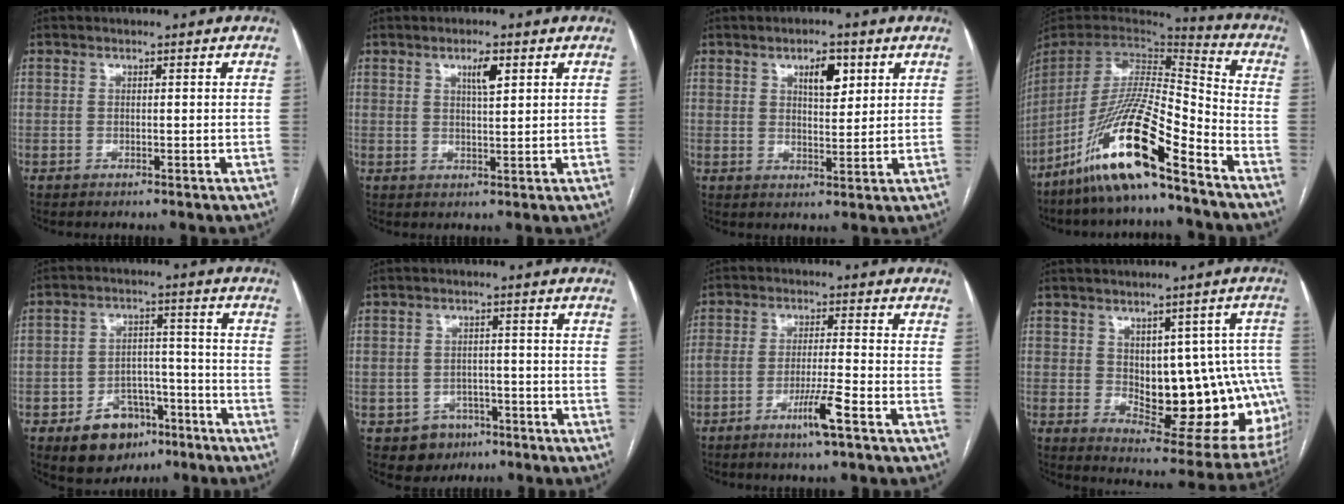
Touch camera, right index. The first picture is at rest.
{"total": 3.3, "force": [1.6, 0.6, 2.8], "torque": [-0.049, 0.000, 0.027]}
{"total": 5.0, "force": [2.4, 1.9, 4.0], "torque": [-0.064, 0.003, 0.040]}
{"total": 18.5, "force": [-12.2, 1.7, 13.8], "torque": [-0.294, -0.024, -0.229]}
{"total": 9.4, "force": [-5.3, 6.3, 4.6], "torque": [-0.065, 0.023, -0.073]}
{"total": 5.0, "force": [-2.6, 4.2, 0.6], "torque": [0.002, 0.012, -0.028]}
{"total": 6.1, "force": [-3.4, -0.3, 5.1], "torque": [-0.094, -0.004, -0.062]}
{"total": 19.4, "force": [-0.9, 8.9, 17.3], "torque": [-0.152, 0.019, 0.020]}